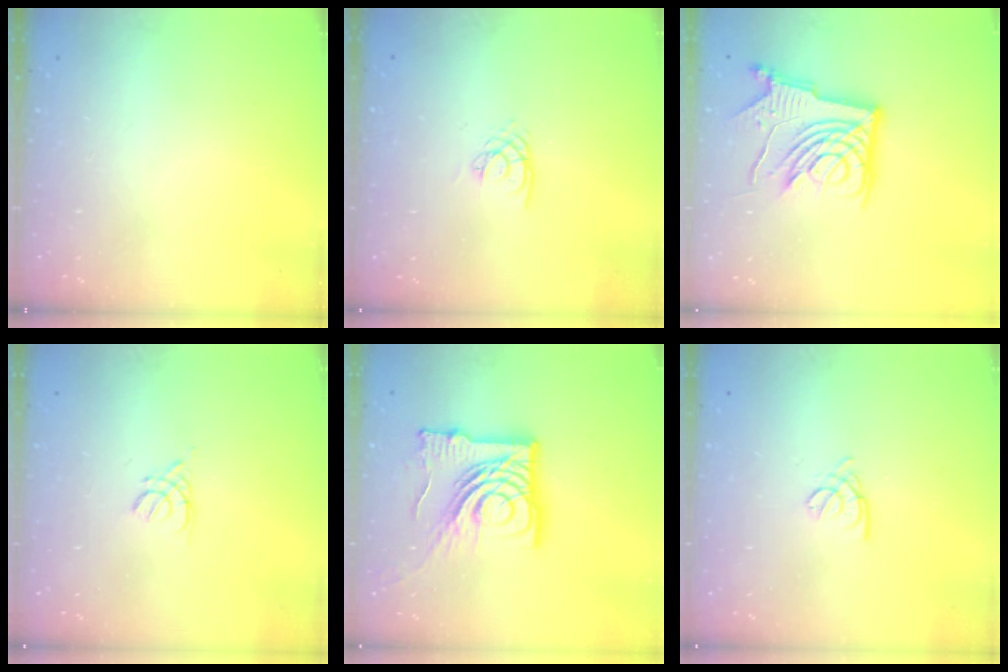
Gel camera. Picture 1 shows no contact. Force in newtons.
{"total": 2.2, "press": 2.2, "slide": 0.2}
{"total": 14.4, "press": 14.3, "slide": 1.5}
{"total": 2.5, "press": 2.5, "slide": 0.6}
{"total": 22.2, "press": 22.1, "slide": 2.7}
{"total": 2.6, "press": 2.5, "slide": 0.5}